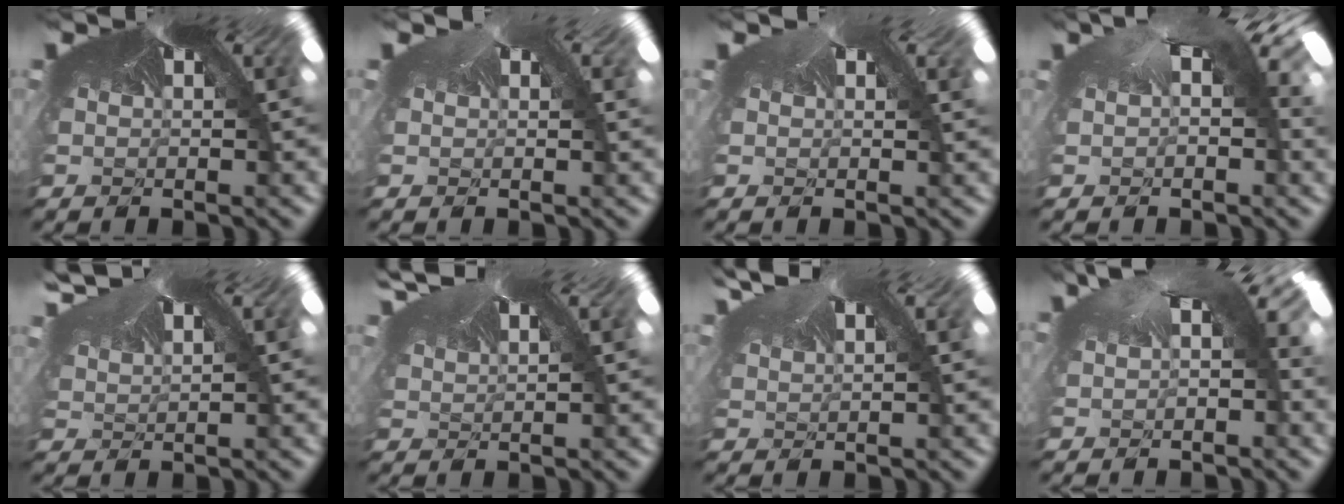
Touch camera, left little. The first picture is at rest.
{"total": 0.6, "force": [0.6, 0.2, -0.1], "torque": [-0.008, 0.007, 0.002]}
{"total": 1.0, "force": [0.0, -0.3, -0.9], "torque": [0.007, 0.002, -0.006]}
{"total": 1.1, "force": [0.0, 1.1, 0.1], "torque": [-0.028, 0.018, -0.003]}
{"total": 2.4, "force": [1.9, 1.0, 1.0], "torque": [-0.059, 0.022, 0.039]}
{"total": 2.7, "force": [2.2, 1.0, 1.3], "torque": [-0.057, 0.026, 0.038]}
{"total": 1.7, "force": [1.6, 0.4, 0.6], "torque": [-0.038, 0.017, 0.023]}
{"total": 1.2, "force": [-1.0, 0.6, 0.1], "torque": [-0.027, 0.007, -0.014]}